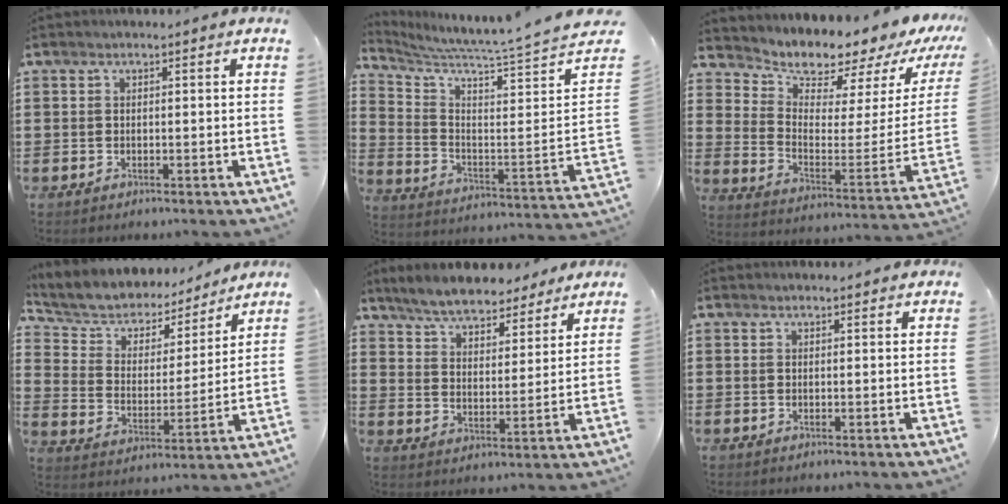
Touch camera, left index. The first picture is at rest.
{"total": 5.6, "force": [5.2, -1.6, 1.5], "torque": [-0.058, -0.076, 0.081]}
{"total": 5.3, "force": [5.2, 1.0, -0.6], "torque": [-0.014, -0.072, 0.082]}
{"total": 5.4, "force": [4.7, 2.6, 0.4], "torque": [-0.046, -0.031, 0.076]}
{"total": 6.2, "force": [6.0, 0.7, 1.4], "torque": [-0.056, -0.028, 0.106]}
{"total": 1.3, "force": [1.3, 0.0, 0.2], "torque": [-0.006, 0.000, 0.026]}